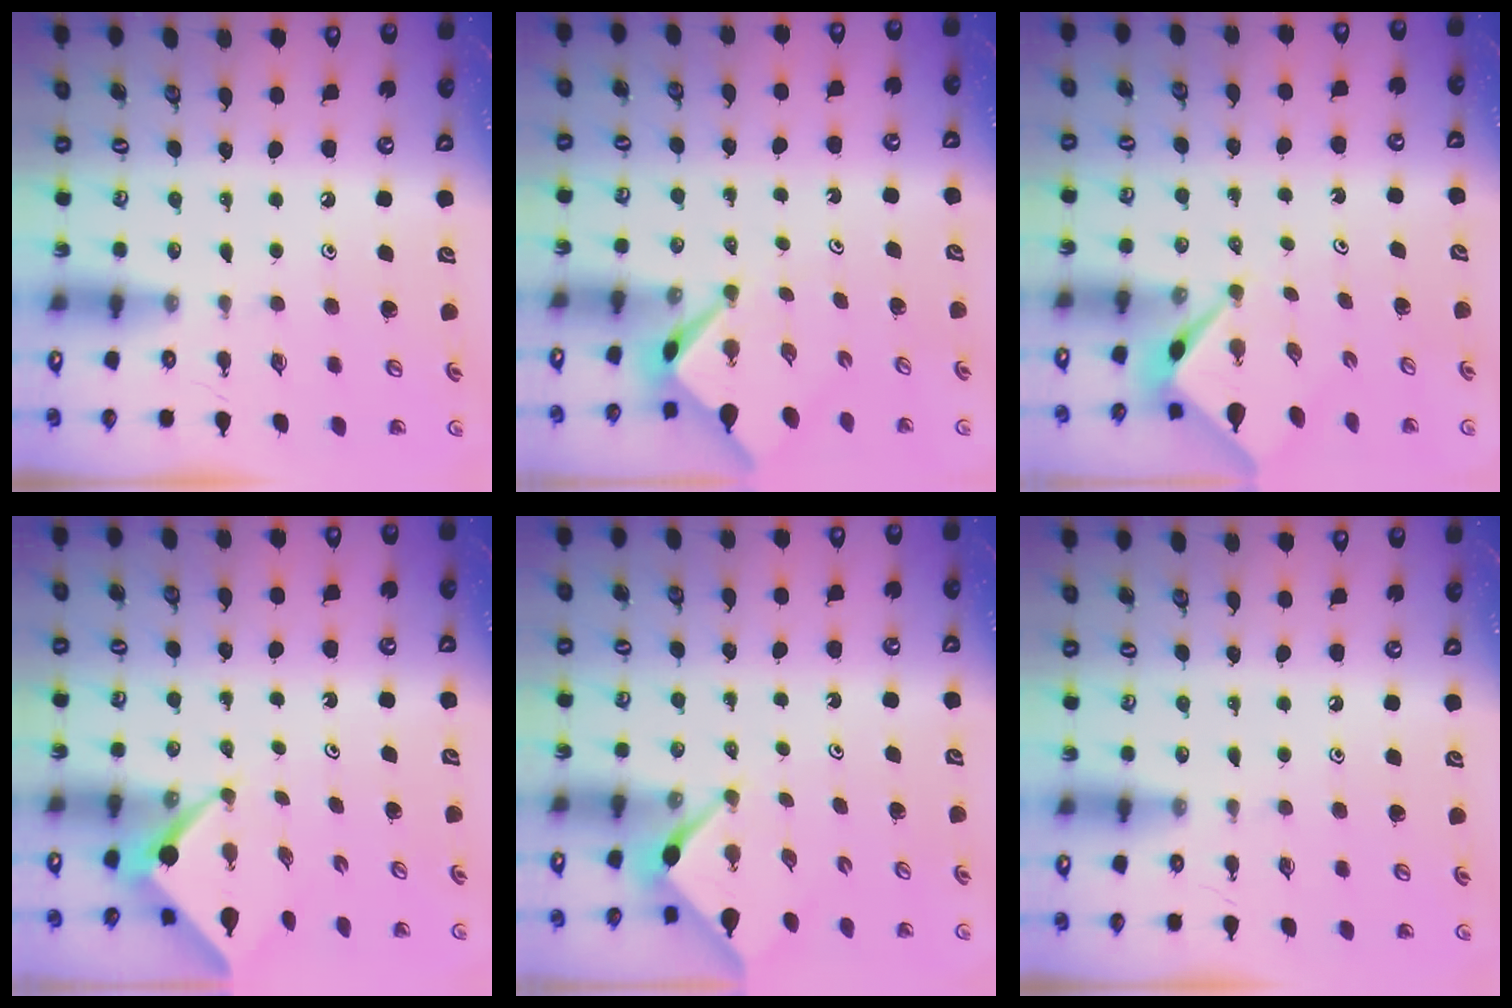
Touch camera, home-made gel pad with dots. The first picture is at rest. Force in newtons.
{"total": 2.7, "press": 2.7, "slide": 0.3}
{"total": 2.6, "press": 2.6, "slide": 0.2}
{"total": 5.4, "press": 5.4, "slide": 0.4}
{"total": 3.0, "press": 3.0, "slide": 0.3}
{"total": 0.0}